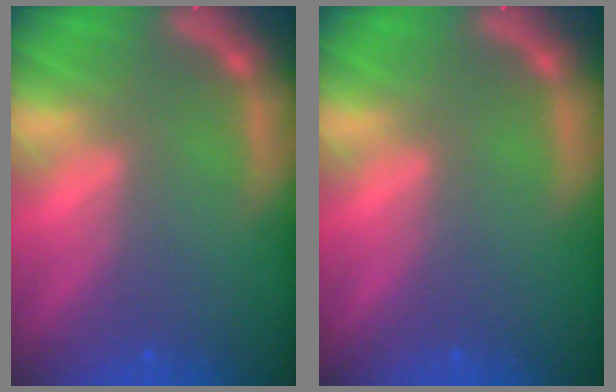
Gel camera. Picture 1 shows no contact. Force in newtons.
{"total": 0.0}